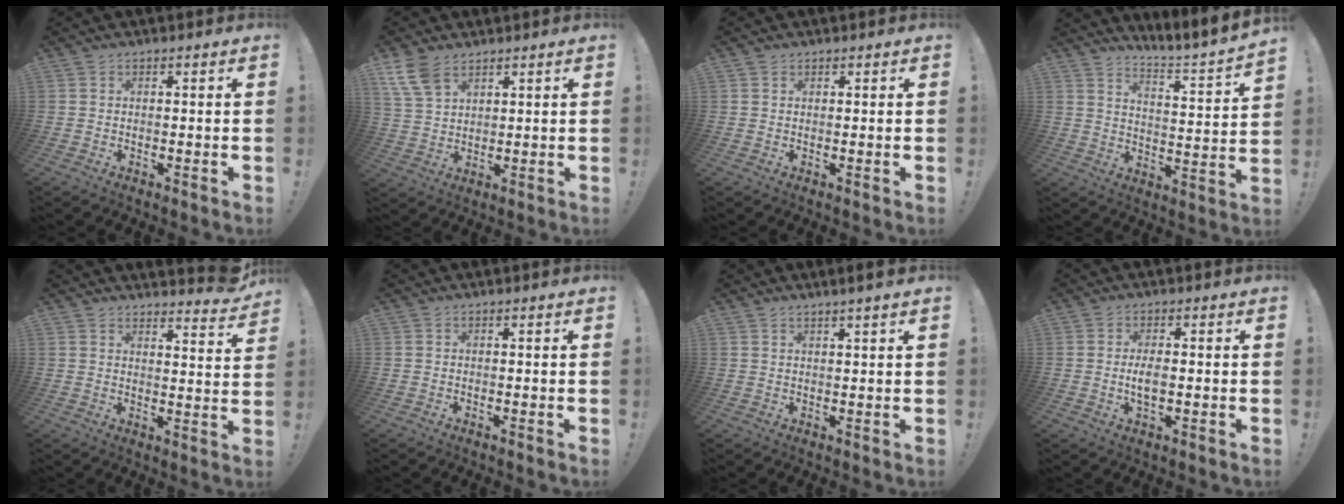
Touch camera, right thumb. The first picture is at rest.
{"total": 8.6, "force": [5.6, 4.7, 4.5], "torque": [-0.096, -0.021, 0.113]}
{"total": 0.7, "force": [0.6, 0.5, 0.0], "torque": [0.003, -0.002, 0.010]}
{"total": 5.2, "force": [4.0, 0.1, 3.4], "torque": [-0.052, -0.057, 0.060]}
{"total": 5.2, "force": [4.7, 1.1, 1.9], "torque": [-0.013, -0.047, 0.081]}
{"total": 0.0}
{"total": 2.5, "force": [1.9, -0.4, 1.6], "torque": [-0.018, -0.013, 0.028]}
{"total": 4.1, "force": [-0.6, 1.6, 3.7], "torque": [-0.071, -0.005, -0.016]}